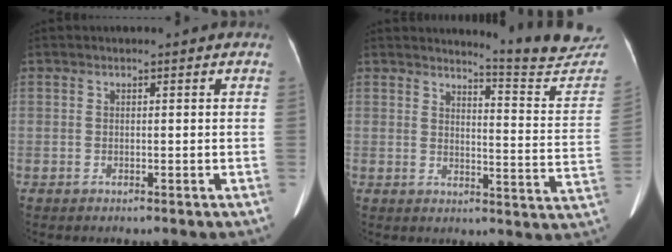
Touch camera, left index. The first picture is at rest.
{"total": 14.3, "force": [14.1, -1.1, 1.7], "torque": [-0.015, -0.122, 0.151]}